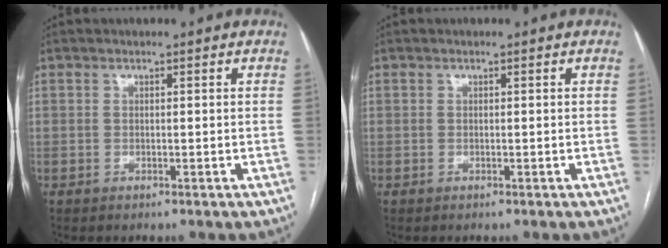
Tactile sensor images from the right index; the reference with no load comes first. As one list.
[{"total": 0.0}]